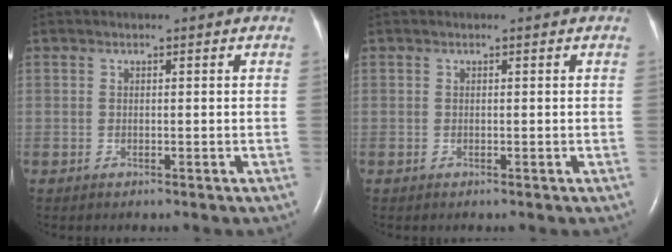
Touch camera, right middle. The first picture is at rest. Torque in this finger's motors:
{"motor_torque": [0.01, 0.08, -0.07, 0.00]}